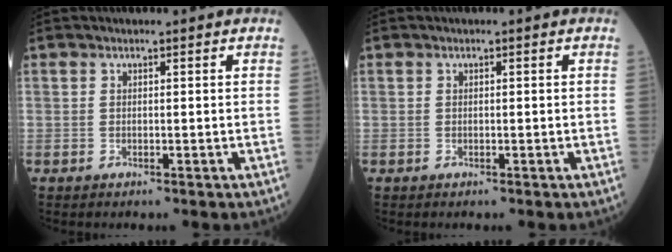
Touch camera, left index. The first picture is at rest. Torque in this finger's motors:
{"motor_torque": [0.19, 0.00, 0.02, 0.01]}